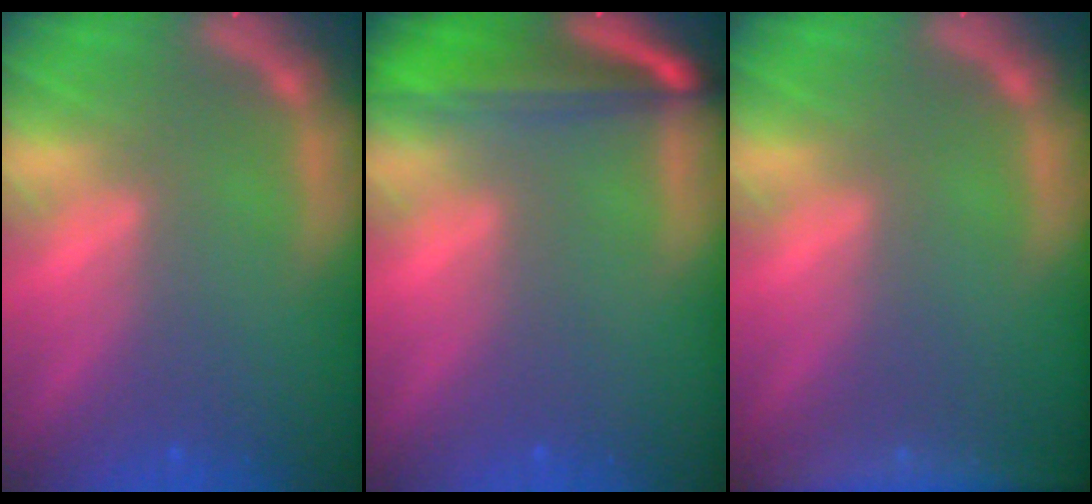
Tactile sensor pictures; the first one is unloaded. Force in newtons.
{"total": 7.1}
{"total": 6.9}